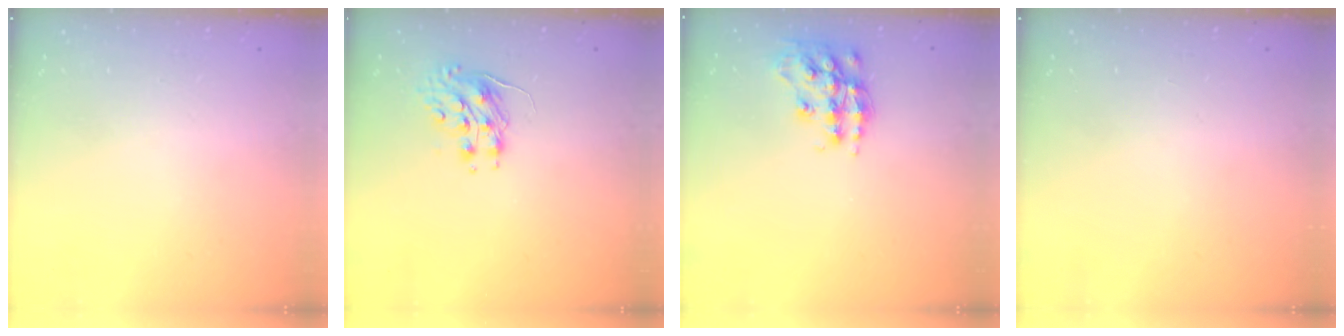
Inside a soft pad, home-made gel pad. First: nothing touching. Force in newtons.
{"total": 8.5, "press": 8.4, "slide": 0.6}
{"total": 15.1, "press": 15.0, "slide": 1.0}
{"total": 0.0}